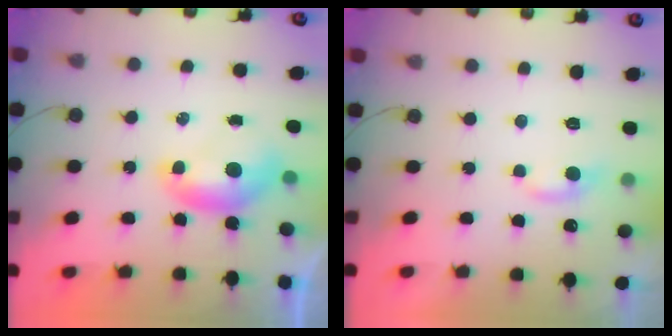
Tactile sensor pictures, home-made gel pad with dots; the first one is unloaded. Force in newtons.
{"total": 1.3, "press": 1.1, "slide": 0.7}